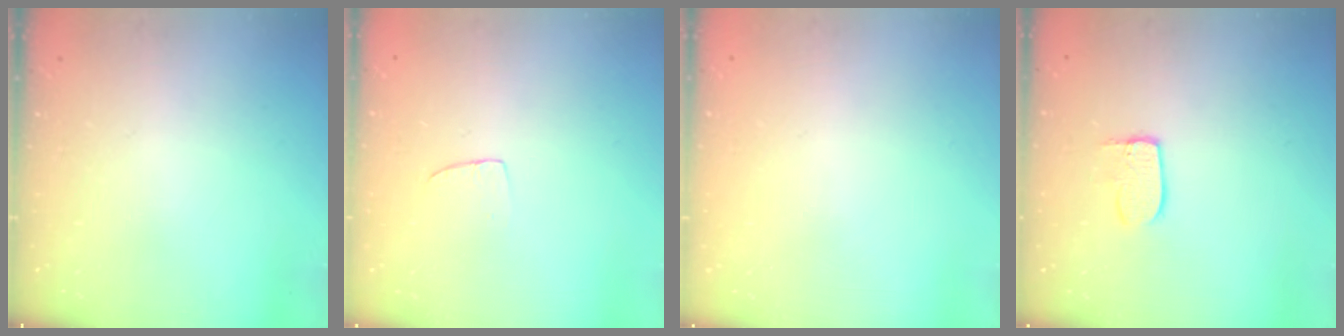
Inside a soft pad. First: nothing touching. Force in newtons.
{"total": 4.3, "press": 4.3, "slide": 0.3}
{"total": 0.0}
{"total": 6.8, "press": 6.8, "slide": 0.1}